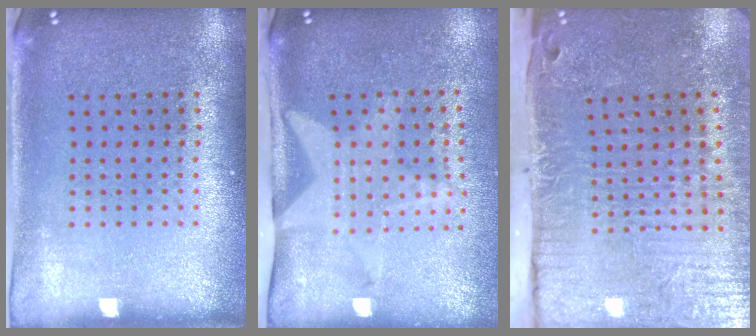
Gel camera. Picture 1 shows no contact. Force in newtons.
{"total": 2.1, "press": 1.5, "slide": 1.4}
{"total": 5.2, "press": 4.2, "slide": 3.0}